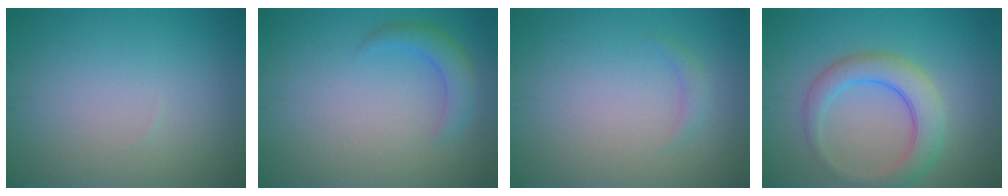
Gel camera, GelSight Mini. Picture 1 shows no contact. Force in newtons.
{"total": 2.3, "press": 2.3, "slide": 0.0}
{"total": 0.9, "press": 0.9, "slide": 0.0}
{"total": 4.6, "press": 4.6, "slide": 0.2}